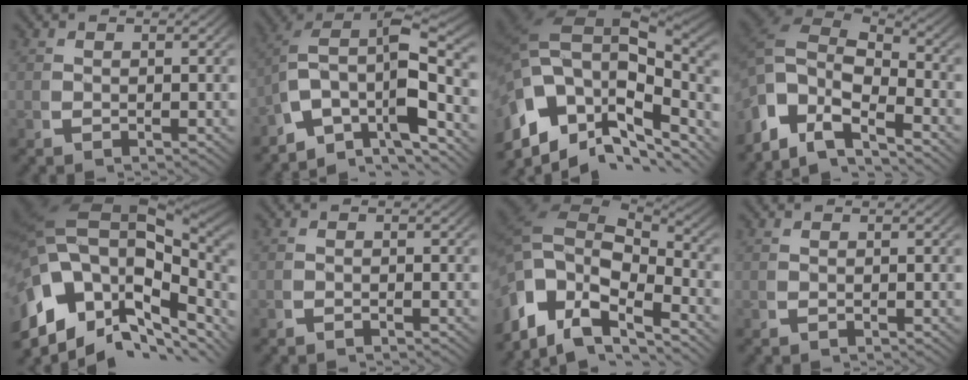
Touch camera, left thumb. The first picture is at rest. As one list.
[{"total": 14.8, "force": [-2.2, 10.7, 10.0], "torque": [-0.195, -0.047, -0.034]}, {"total": 19.6, "force": [0.9, 13.3, 14.3], "torque": [-0.255, -0.023, 0.013]}, {"total": 11.4, "force": [-0.3, 8.1, 8.0], "torque": [-0.183, -0.036, 0.006]}, {"total": 23.5, "force": [1.3, 16.2, 16.9], "torque": [-0.299, -0.031, 0.018]}, {"total": 0.6, "force": [-0.6, 0.1, 0.1], "torque": [0.000, -0.002, -0.011]}, {"total": 13.5, "force": [-0.5, 9.6, 9.6], "torque": [-0.205, -0.036, 0.001]}, {"total": 0.0}]